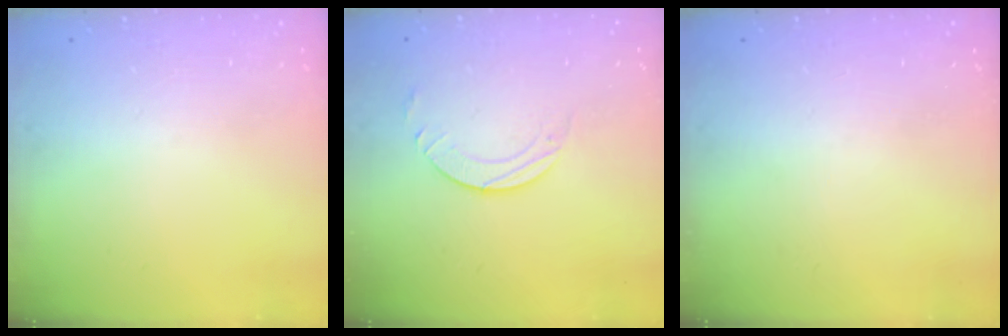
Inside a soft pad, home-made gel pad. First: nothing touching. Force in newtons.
{"total": 2.7, "press": 2.7, "slide": 0.2}
{"total": 0.0}